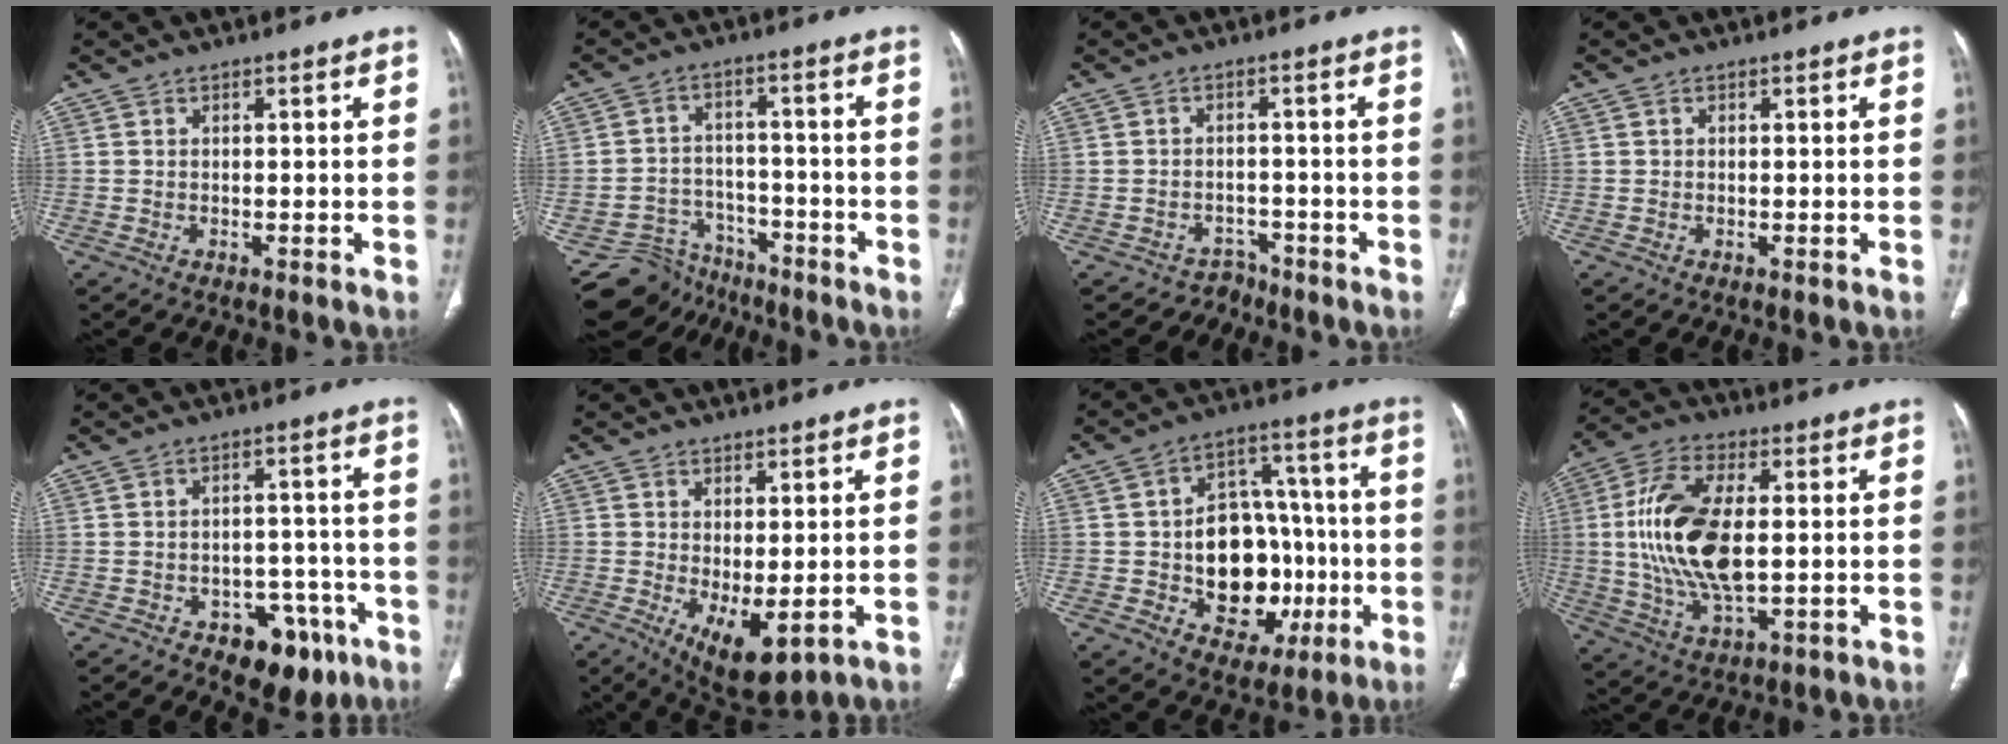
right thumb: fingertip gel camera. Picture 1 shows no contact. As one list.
[{"total": 10.0, "force": [-8.3, 5.4, -1.4], "torque": [0.036, 0.082, -0.134]}, {"total": 3.4, "force": [-2.5, 2.0, -1.0], "torque": [0.018, 0.026, -0.041]}, {"total": 0.0}, {"total": 9.7, "force": [-5.2, 6.3, 5.3], "torque": [-0.032, 0.039, -0.061]}, {"total": 8.6, "force": [-1.9, 3.8, 7.4], "torque": [-0.112, -0.017, -0.010]}, {"total": 18.8, "force": [-3.4, 13.6, 12.5], "torque": [-0.124, 0.037, -0.032]}, {"total": 17.5, "force": [1.1, 8.4, 15.3], "torque": [-0.307, -0.001, 0.023]}]